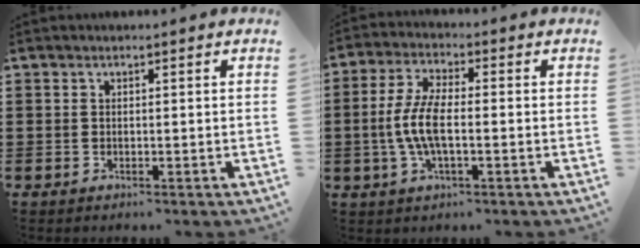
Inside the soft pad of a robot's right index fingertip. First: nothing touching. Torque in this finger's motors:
{"motor_torque": [2.14, 0.00, 0.24, 0.07]}